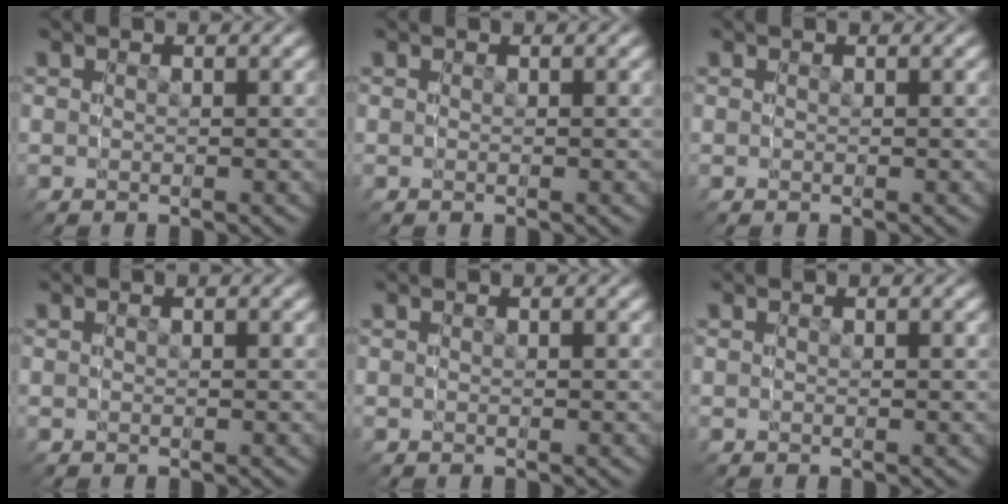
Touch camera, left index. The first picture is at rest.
{"total": 0.0}
{"total": 0.0}
{"total": 0.0}
{"total": 0.0}
{"total": 0.0}